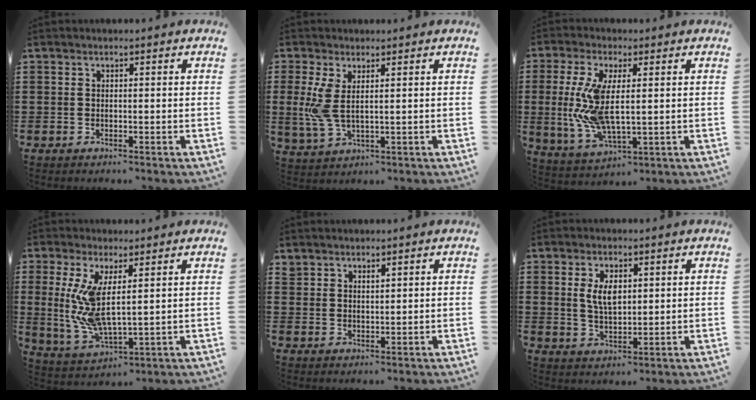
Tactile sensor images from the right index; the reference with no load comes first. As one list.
[{"total": 4.9, "force": [1.2, 1.6, 4.5], "torque": [-0.120, -0.011, 0.016]}, {"total": 9.8, "force": [0.6, 4.0, 9.0], "torque": [-0.207, -0.013, 0.008]}, {"total": 8.2, "force": [2.4, 2.8, 7.3], "torque": [-0.167, -0.018, 0.043]}, {"total": 1.9, "force": [1.8, 0.4, 0.1], "torque": [-0.004, 0.004, 0.035]}, {"total": 4.8, "force": [1.4, 2.3, 3.9], "torque": [-0.076, 0.004, 0.021]}]